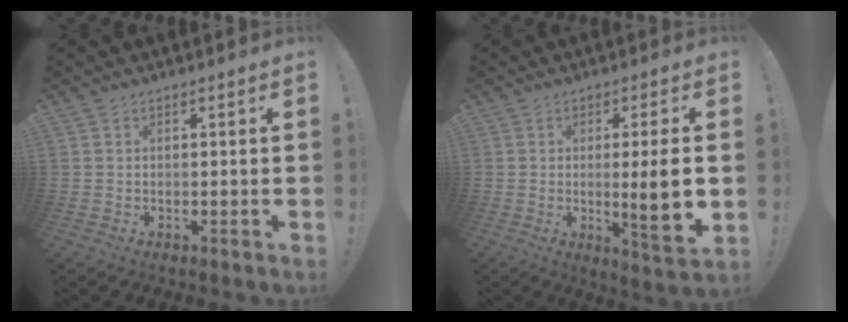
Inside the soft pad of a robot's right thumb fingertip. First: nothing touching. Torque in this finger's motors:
{"motor_torque": [0.03, 0.61, 0.64, 0.46, 0.06]}